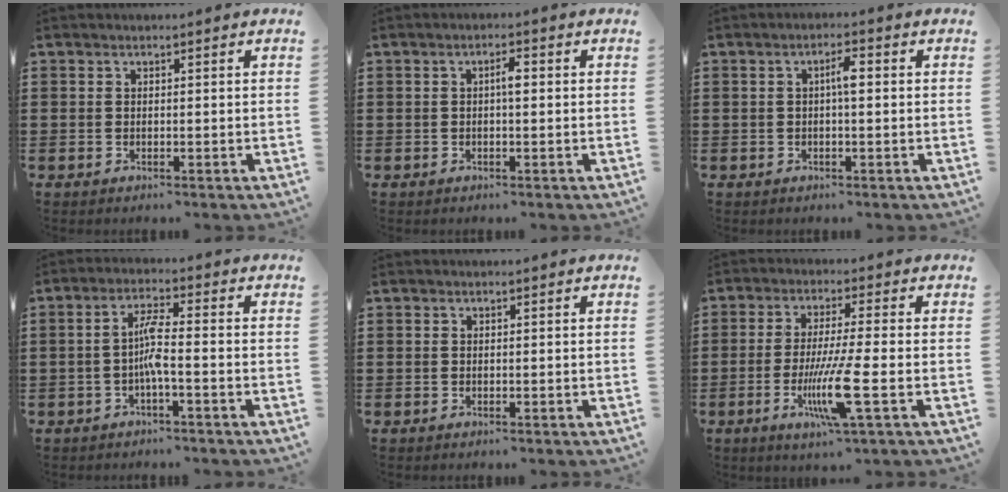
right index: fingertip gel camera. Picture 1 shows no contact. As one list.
[{"total": 2.1, "force": [0.1, 0.6, 2.0], "torque": [-0.038, 0.002, -0.001]}, {"total": 2.7, "force": [0.2, 0.6, 2.6], "torque": [-0.050, 0.002, 0.002]}, {"total": 4.4, "force": [-1.2, 0.5, 4.2], "torque": [-0.087, 0.000, -0.027]}, {"total": 0.0}, {"total": 9.1, "force": [-2.8, 0.4, 8.6], "torque": [-0.177, -0.024, -0.056]}]